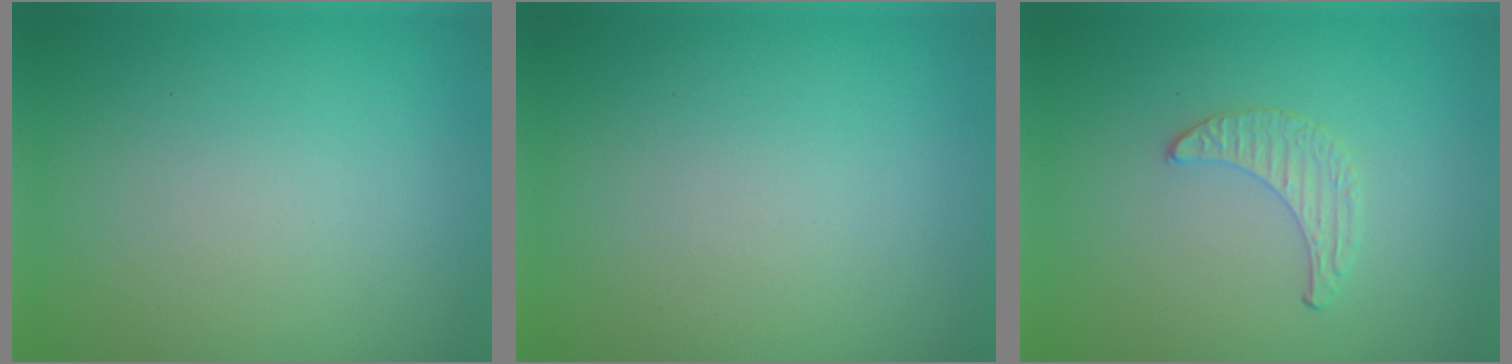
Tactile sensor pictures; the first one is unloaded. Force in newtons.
{"total": 0.0}
{"total": 0.8, "press": 0.8, "slide": 0.2}